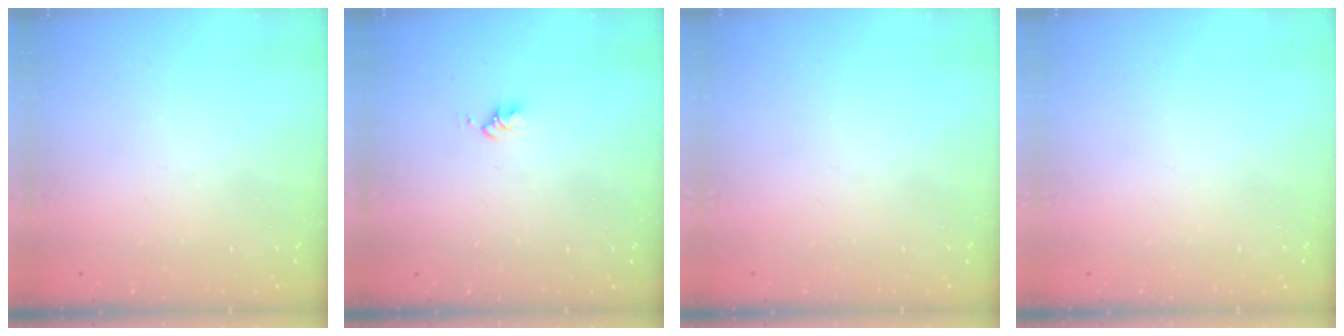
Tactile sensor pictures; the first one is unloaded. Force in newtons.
{"total": 2.6, "press": 2.6, "slide": 0.4}
{"total": 0.0}
{"total": 0.0}